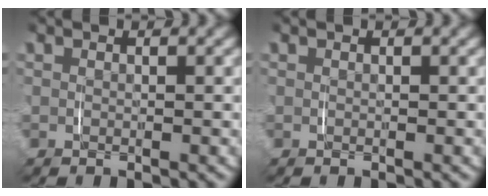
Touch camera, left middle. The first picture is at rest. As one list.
[{"total": 0.0}]